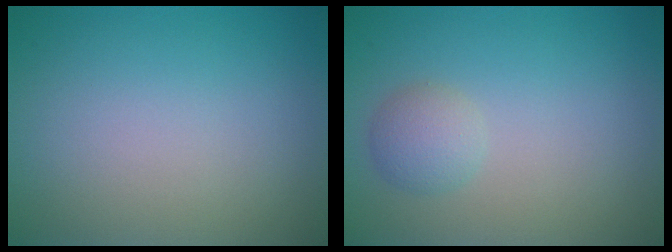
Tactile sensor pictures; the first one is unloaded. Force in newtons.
{"total": 1.8, "press": 1.8, "slide": 0.1}